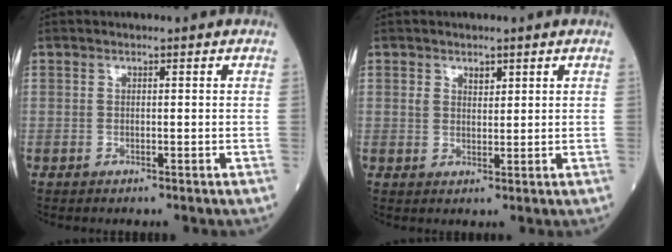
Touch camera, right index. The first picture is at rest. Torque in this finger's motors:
{"motor_torque": [-0.03, 0.04, 0.00, 0.02]}